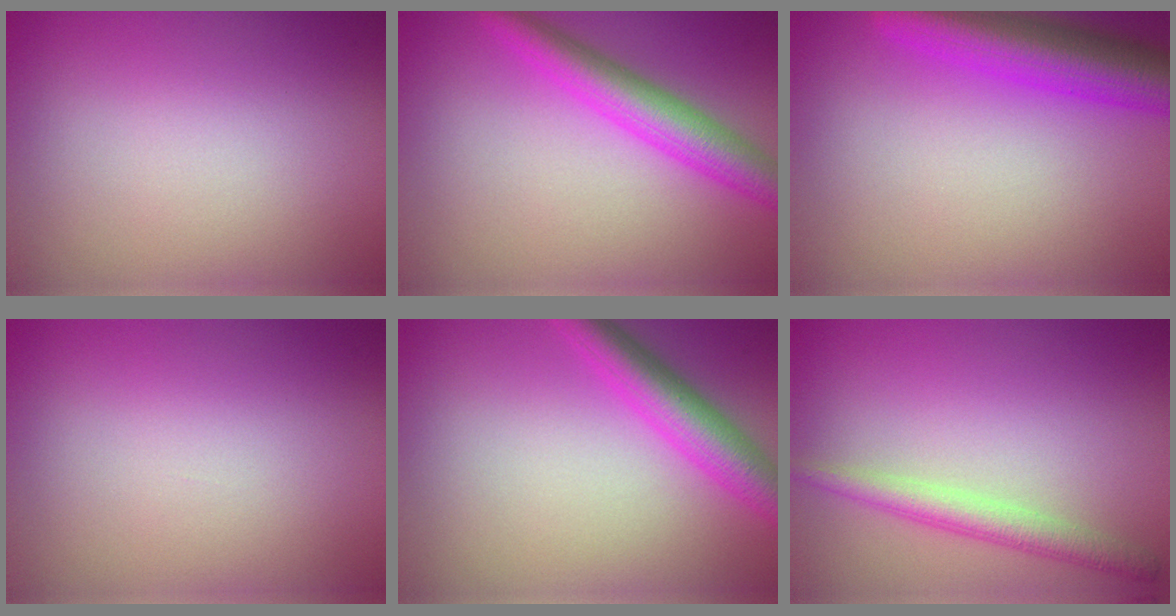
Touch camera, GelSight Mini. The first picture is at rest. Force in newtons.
{"total": 4.8, "press": 4.8, "slide": 0.1}
{"total": 7.0, "press": 7.0, "slide": 0.3}
{"total": 0.0}
{"total": 4.5, "press": 4.5, "slide": 0.1}
{"total": 2.8, "press": 2.8, "slide": 0.2}